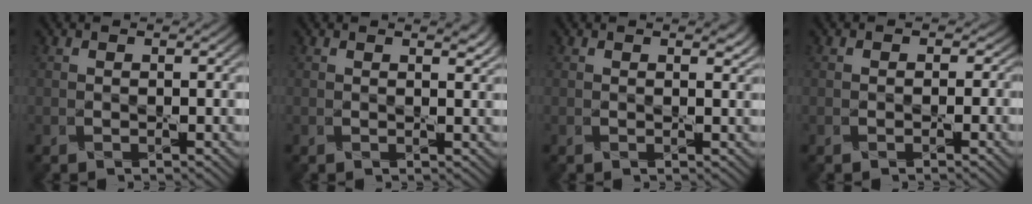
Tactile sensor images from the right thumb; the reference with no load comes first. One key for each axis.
{"total": 1.5, "fx": 1.2, "fy": 0.3, "fz": 0.9, "tx": -0.013, "ty": -0.006, "tz": 0.019}
{"total": 1.2, "fx": 0.9, "fy": 0.3, "fz": 0.7, "tx": -0.010, "ty": -0.006, "tz": 0.017}
{"total": 1.0, "fx": -0.2, "fy": 1.0, "fz": 0.0, "tx": 0.006, "ty": -0.005, "tz": -0.007}